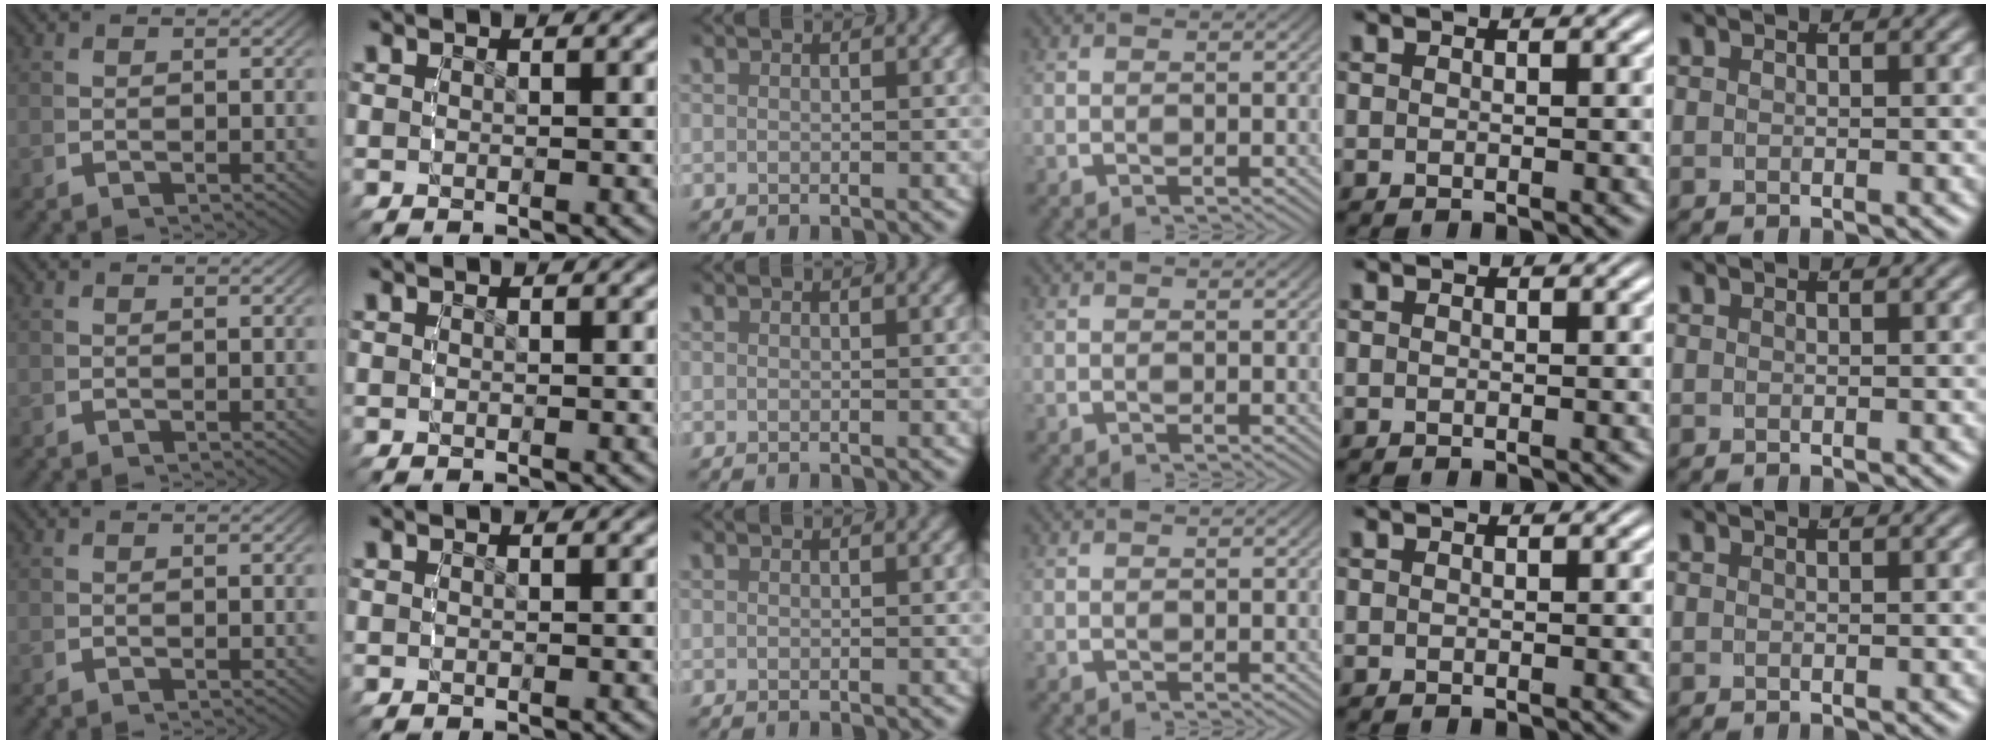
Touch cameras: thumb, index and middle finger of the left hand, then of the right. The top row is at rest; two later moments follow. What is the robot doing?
{"motion": "reach", "object": "ribbon"}